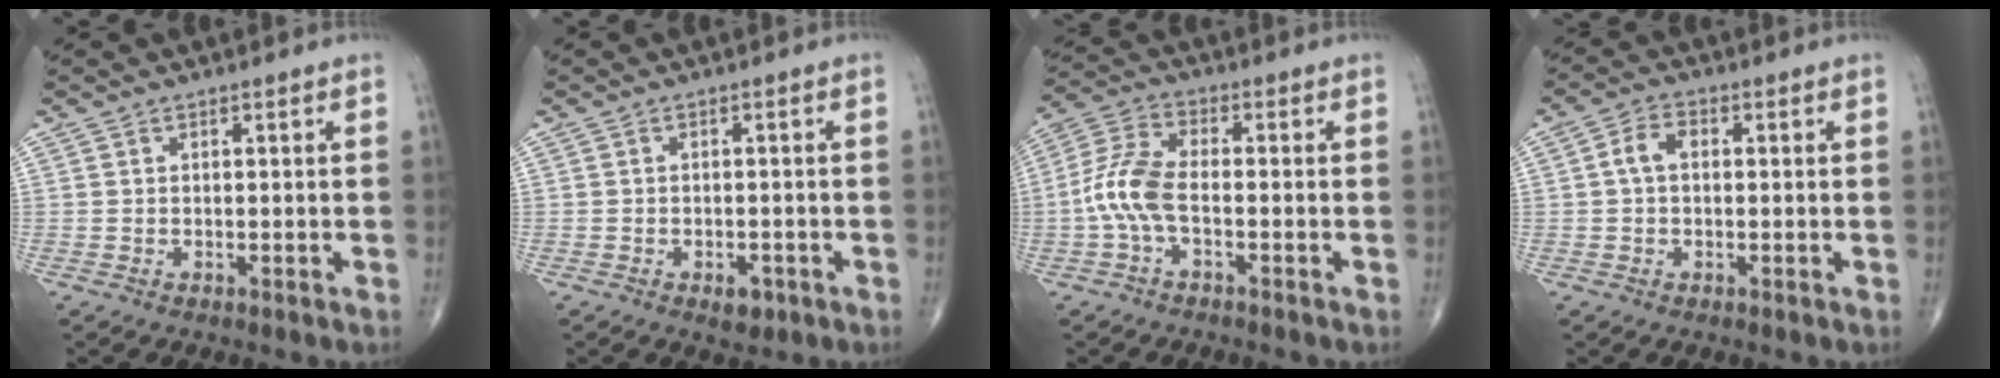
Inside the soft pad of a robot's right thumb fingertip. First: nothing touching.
{"total": 2.8, "force": [-1.4, 1.6, 1.8], "torque": [-0.019, 0.001, -0.015]}
{"total": 8.0, "force": [-1.9, 3.5, 7.0], "torque": [-0.164, 0.025, -0.046]}
{"total": 4.1, "force": [0.3, 2.6, 3.1], "torque": [-0.056, 0.015, 0.001]}